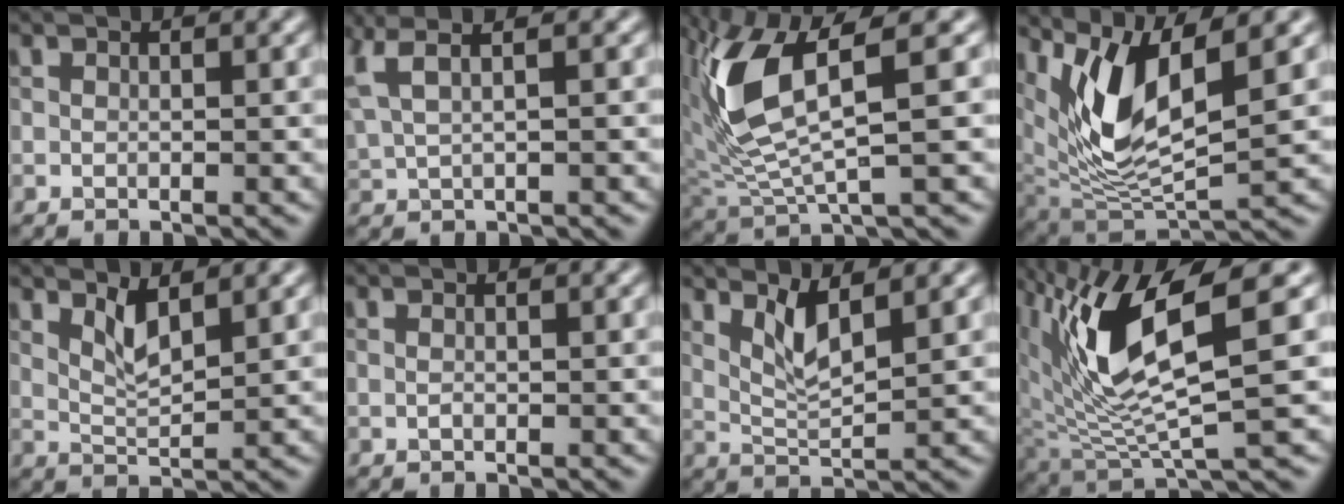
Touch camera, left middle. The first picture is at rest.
{"total": 4.4, "force": [2.7, 1.6, 3.1], "torque": [-0.059, 0.022, 0.043]}
{"total": 8.1, "force": [2.7, 2.4, 7.3], "torque": [-0.176, -0.003, 0.059]}
{"total": 7.7, "force": [3.2, 2.7, 6.4], "torque": [-0.138, -0.018, 0.064]}
{"total": 2.4, "force": [1.4, 0.5, 1.9], "torque": [-0.041, -0.006, 0.030]}
{"total": 0.0}
{"total": 3.0, "force": [1.7, 0.6, 2.5], "torque": [-0.053, -0.009, 0.039]}
{"total": 9.7, "force": [3.3, 2.8, 8.7], "torque": [-0.184, -0.005, 0.068]}